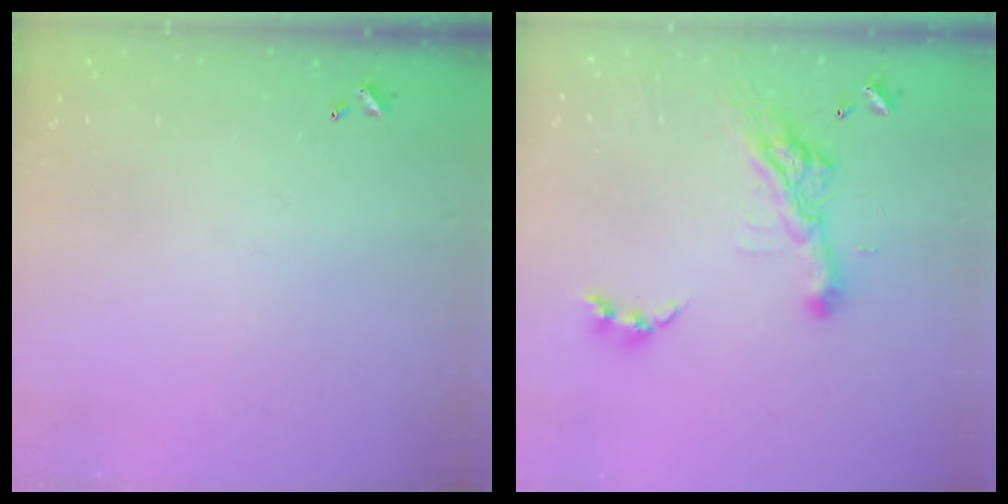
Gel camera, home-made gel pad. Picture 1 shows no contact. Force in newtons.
{"total": 11.0, "press": 10.9, "slide": 1.4}